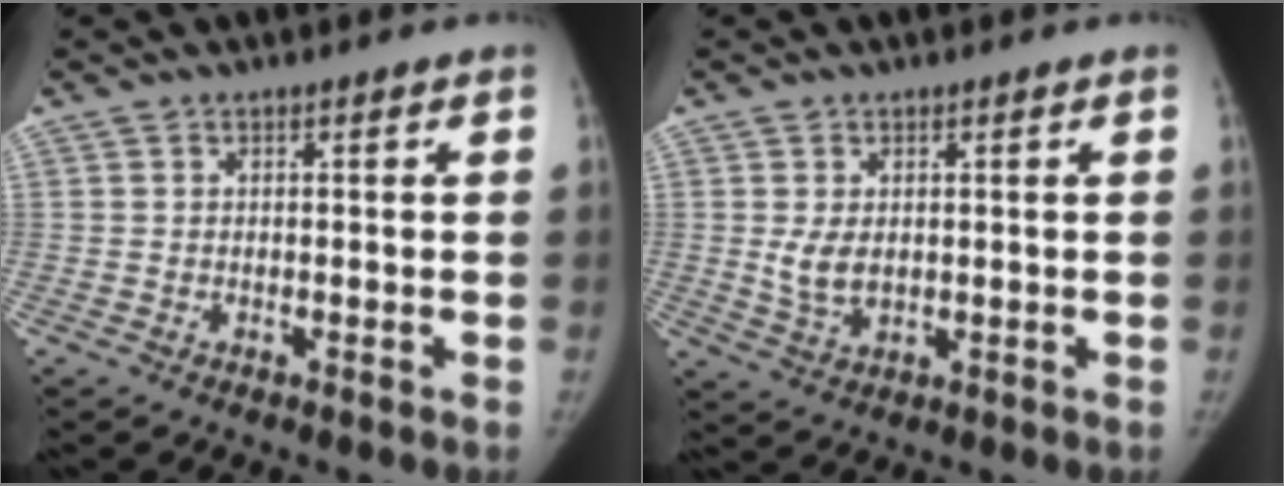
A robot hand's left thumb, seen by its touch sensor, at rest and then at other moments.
{"total": 4.4, "force": [0.6, 2.7, 3.3], "torque": [-0.059, -0.011, 0.018]}